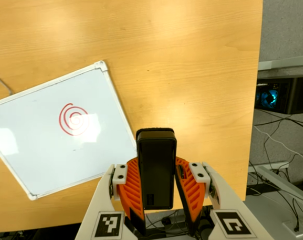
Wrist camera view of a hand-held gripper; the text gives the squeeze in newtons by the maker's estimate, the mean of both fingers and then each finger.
{"total": 9.3, "left": 7.3, "right": 11.4}